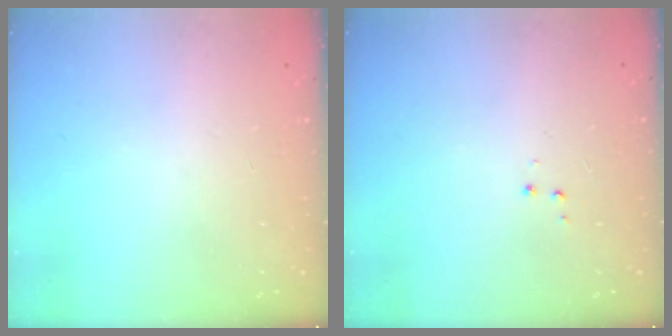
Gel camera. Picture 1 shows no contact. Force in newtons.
{"total": 3.3, "press": 3.3, "slide": 0.4}